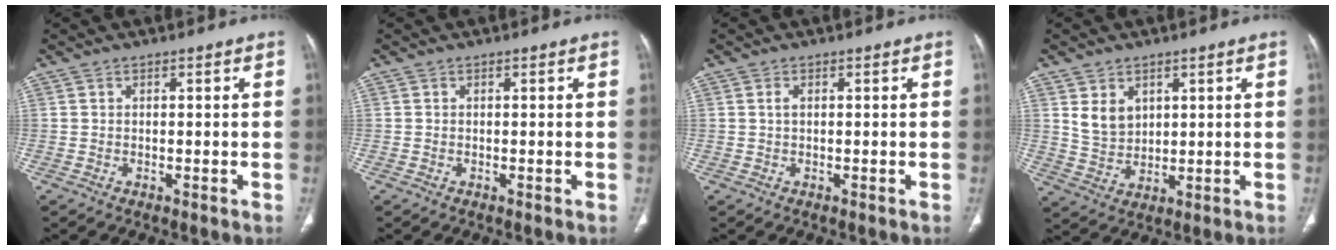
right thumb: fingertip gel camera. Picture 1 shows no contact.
{"total": 0.0}
{"total": 0.7, "force": [0.1, 0.4, 0.6], "torque": [-0.013, 0.001, 0.001]}
{"total": 5.6, "force": [2.4, 4.2, 2.8], "torque": [-0.037, -0.021, 0.059]}